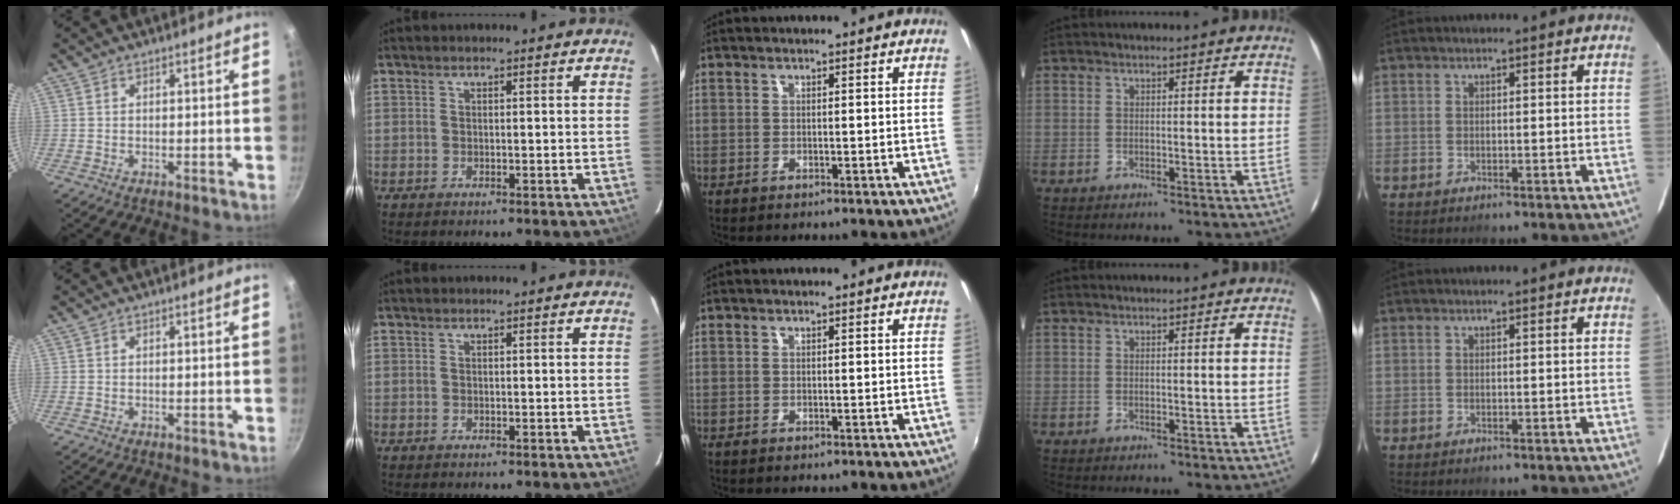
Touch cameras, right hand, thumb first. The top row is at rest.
{}